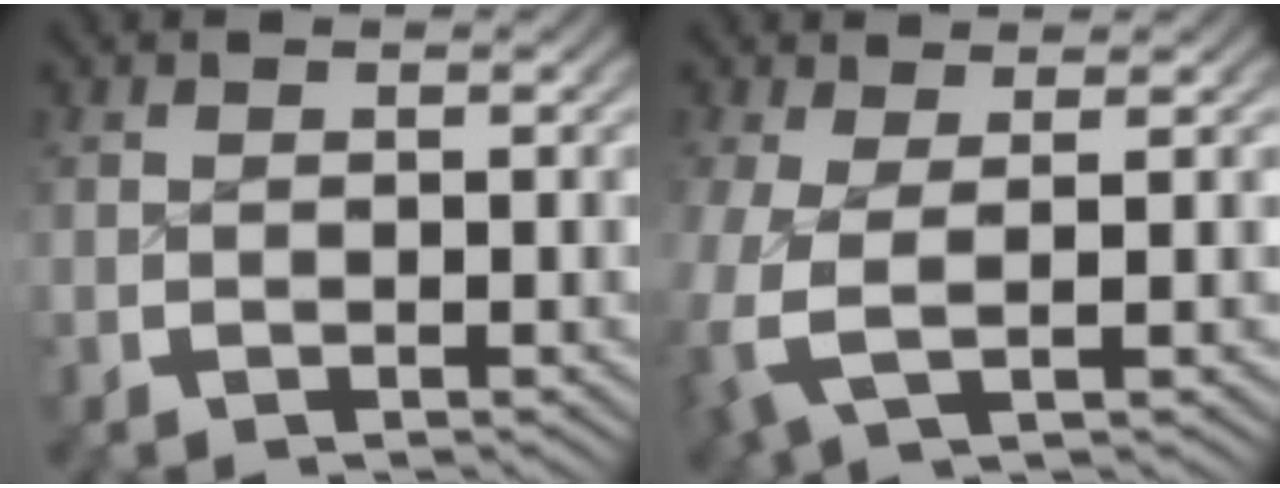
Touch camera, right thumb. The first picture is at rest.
{"total": 4.6, "force": [0.3, 2.0, 4.2], "torque": [-0.118, -0.022, 0.018]}